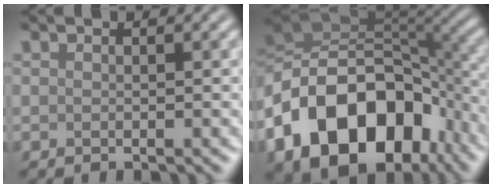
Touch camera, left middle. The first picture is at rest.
{"total": 16.6, "force": [-6.4, 11.1, 10.5], "torque": [-0.199, -0.002, -0.117]}